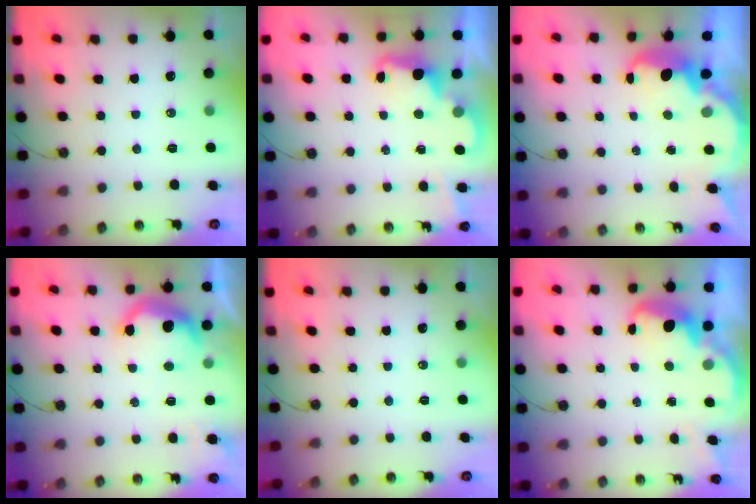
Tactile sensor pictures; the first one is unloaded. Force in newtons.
{"total": 2.5, "press": 2.5, "slide": 0.6}
{"total": 5.8, "press": 5.8, "slide": 0.3}
{"total": 12.6, "press": 12.6, "slide": 0.7}
{"total": 0.0}
{"total": 3.4, "press": 3.3, "slide": 0.7}